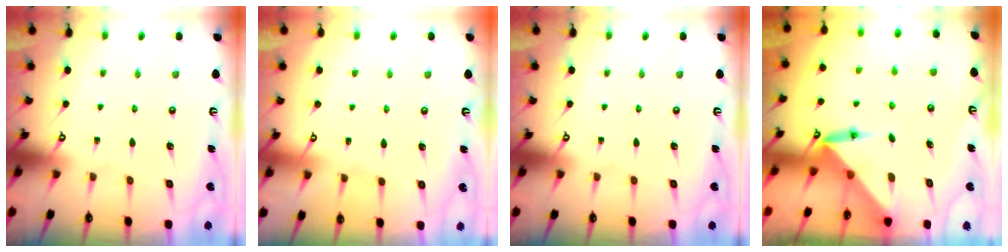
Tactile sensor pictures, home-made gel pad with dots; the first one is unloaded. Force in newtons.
{"total": 1.9, "press": 1.8, "slide": 0.5}
{"total": 0.0}
{"total": 3.9, "press": 3.9, "slide": 0.4}